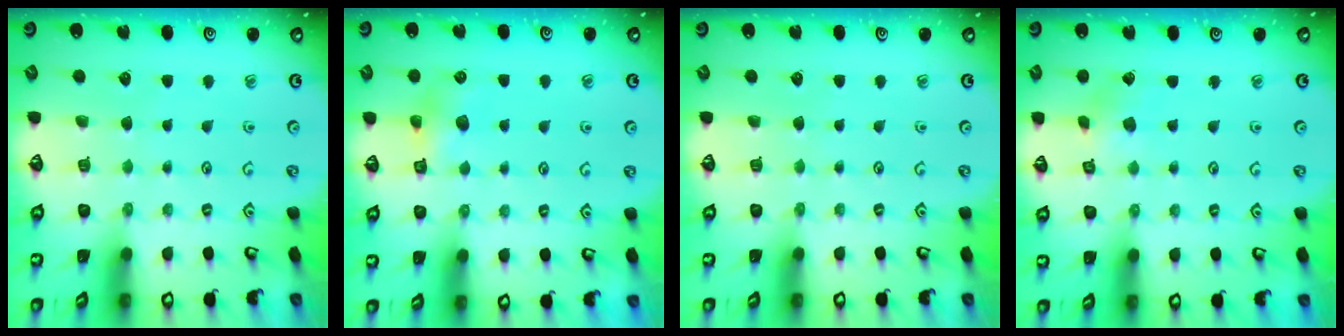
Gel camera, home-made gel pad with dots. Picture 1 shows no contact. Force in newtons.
{"total": 5.4, "press": 5.4, "slide": 0.6}
{"total": 0.0}
{"total": 2.9, "press": 2.8, "slide": 0.8}